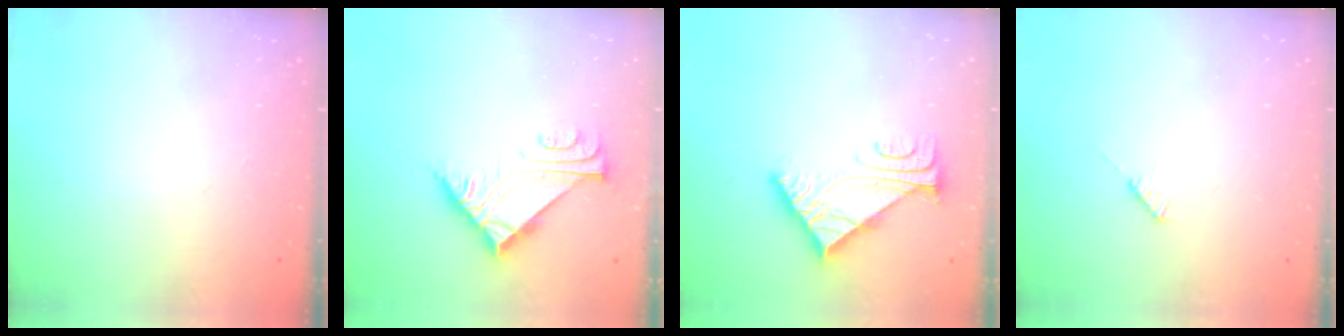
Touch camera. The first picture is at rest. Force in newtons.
{"total": 6.4, "press": 6.4, "slide": 0.1}
{"total": 5.6, "press": 5.5, "slide": 0.8}
{"total": 3.0, "press": 3.0, "slide": 0.2}